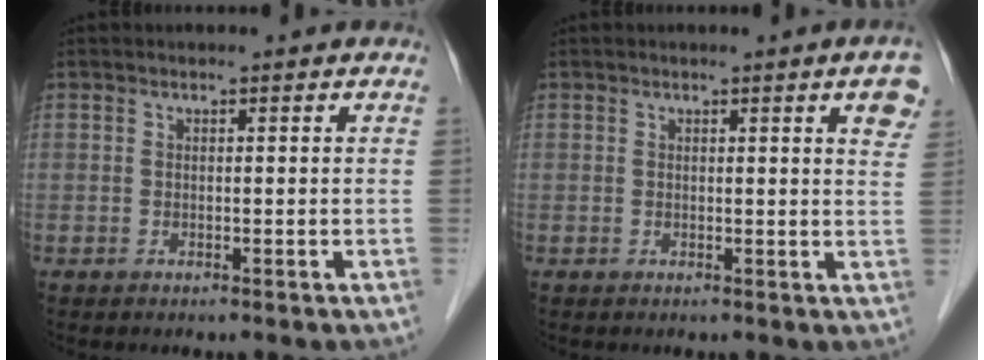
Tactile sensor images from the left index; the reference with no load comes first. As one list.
[{"total": 4.0, "force": [2.2, 0.2, 3.4], "torque": [-0.031, -0.005, 0.018]}]